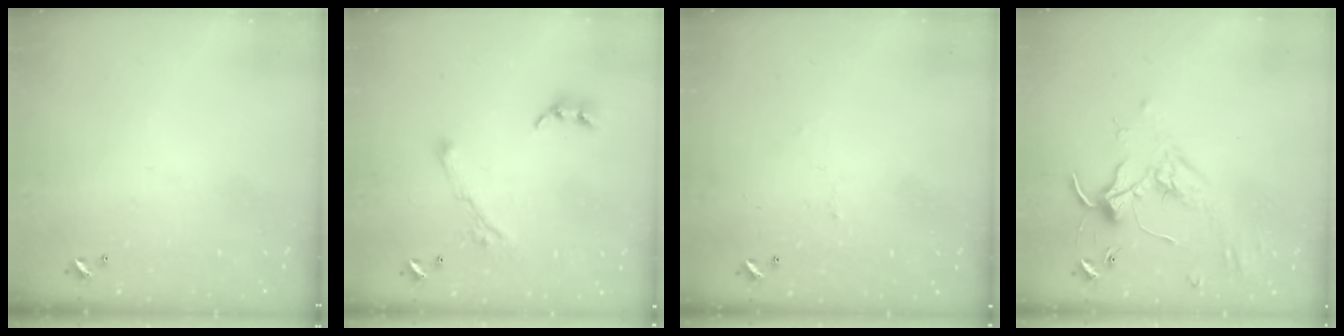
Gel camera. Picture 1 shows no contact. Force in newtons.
{"total": 6.8, "press": 6.7, "slide": 1.1}
{"total": 1.6, "press": 1.5, "slide": 0.5}
{"total": 1.7, "press": 1.6, "slide": 0.4}